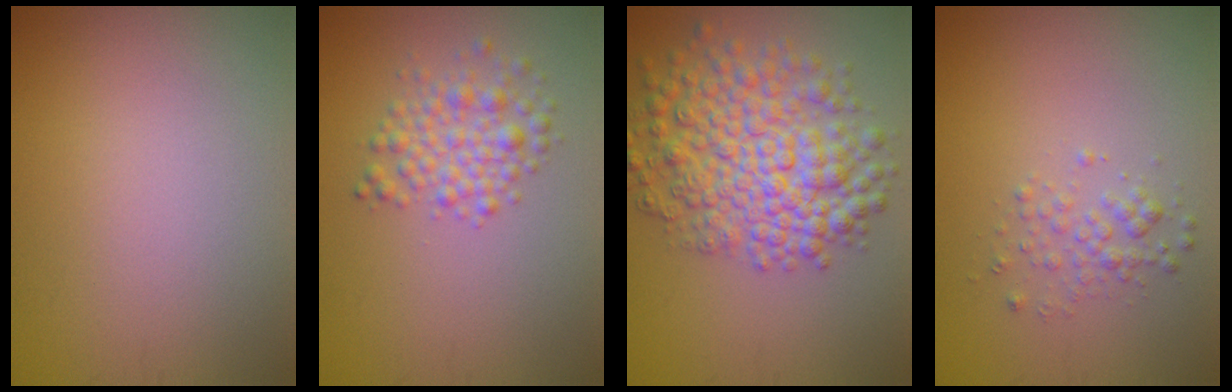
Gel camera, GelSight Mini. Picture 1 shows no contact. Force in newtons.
{"total": 2.9, "press": 2.9, "slide": 0.1}
{"total": 7.5, "press": 7.5, "slide": 0.2}
{"total": 1.5, "press": 1.5, "slide": 0.1}